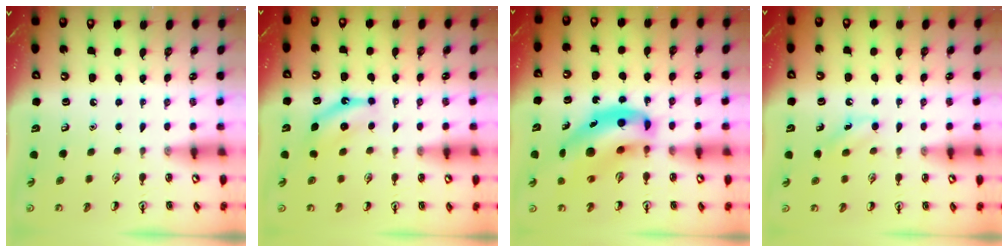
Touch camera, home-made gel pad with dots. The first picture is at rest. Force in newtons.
{"total": 5.3, "press": 5.3, "slide": 0.7}
{"total": 14.2, "press": 13.6, "slide": 3.8}
{"total": 6.3, "press": 6.0, "slide": 2.0}